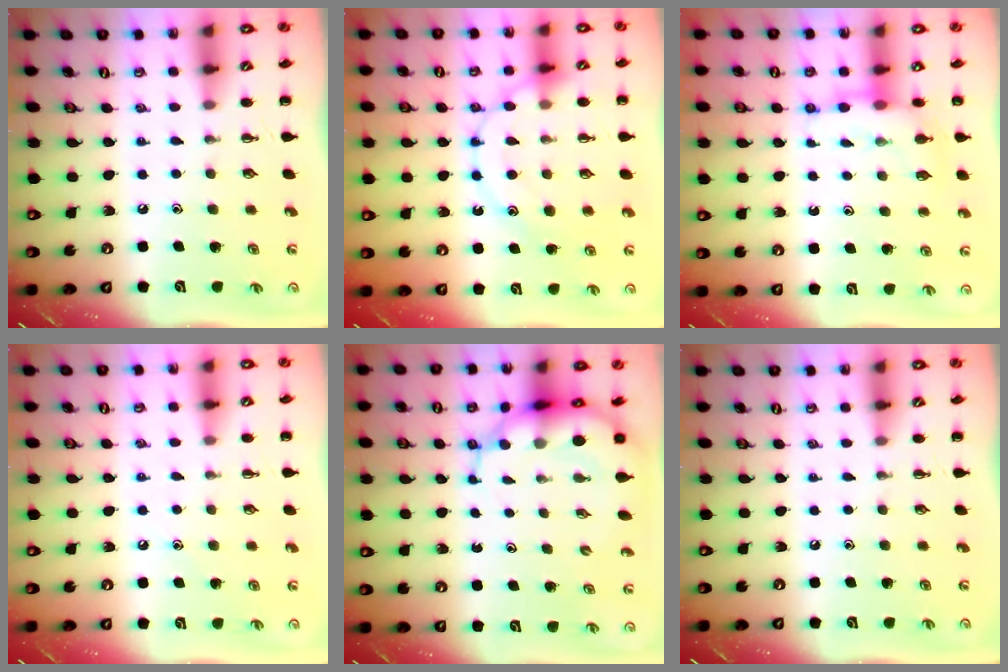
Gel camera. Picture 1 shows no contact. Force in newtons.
{"total": 14.5, "press": 14.4, "slide": 1.3}
{"total": 8.5, "press": 8.4, "slide": 0.7}
{"total": 6.1, "press": 5.8, "slide": 2.0}
{"total": 9.2, "press": 8.8, "slide": 2.8}
{"total": 0.0}